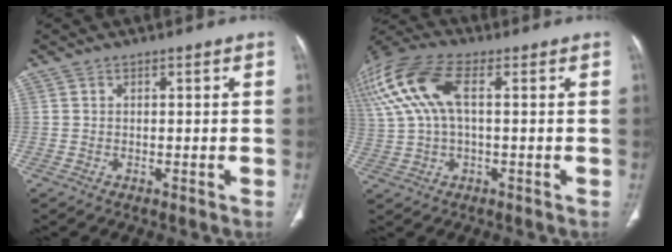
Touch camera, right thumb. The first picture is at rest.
{"total": 16.6, "force": [3.9, 8.1, 14.0], "torque": [-0.337, 0.035, 0.067]}